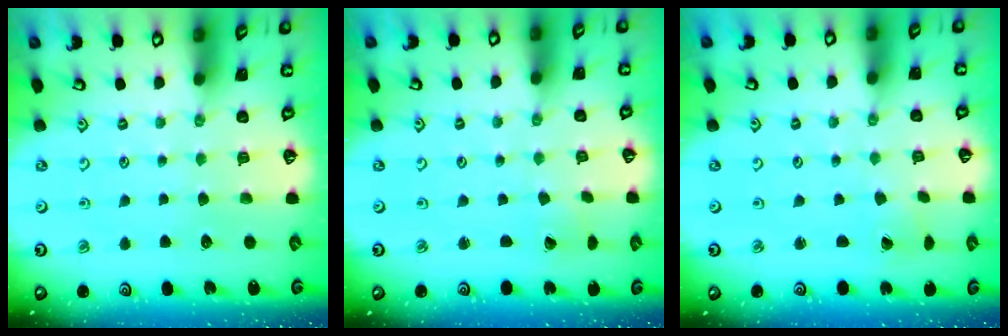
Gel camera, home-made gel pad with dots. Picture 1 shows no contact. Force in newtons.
{"total": 0.9, "press": 0.9, "slide": 0.1}
{"total": 1.0, "press": 1.0, "slide": 0.1}